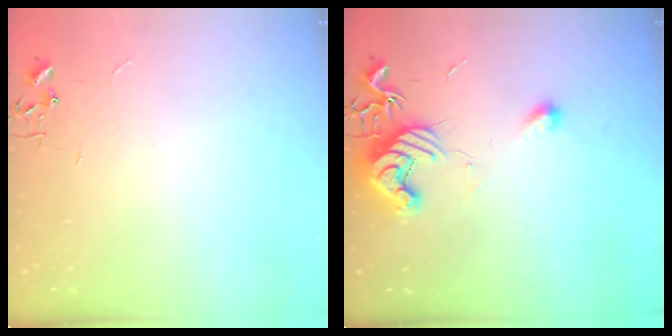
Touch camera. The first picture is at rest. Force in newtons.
{"total": 12.1, "press": 12.1, "slide": 0.8}